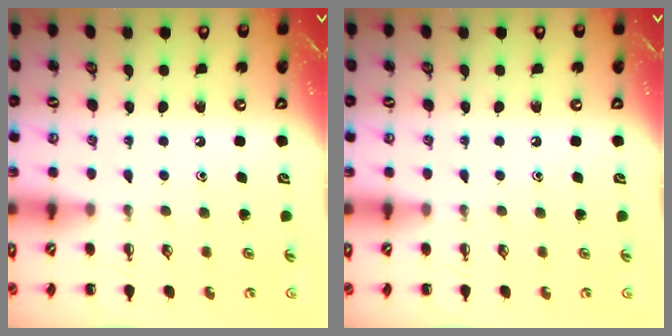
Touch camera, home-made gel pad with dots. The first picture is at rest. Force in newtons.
{"total": 0.0}